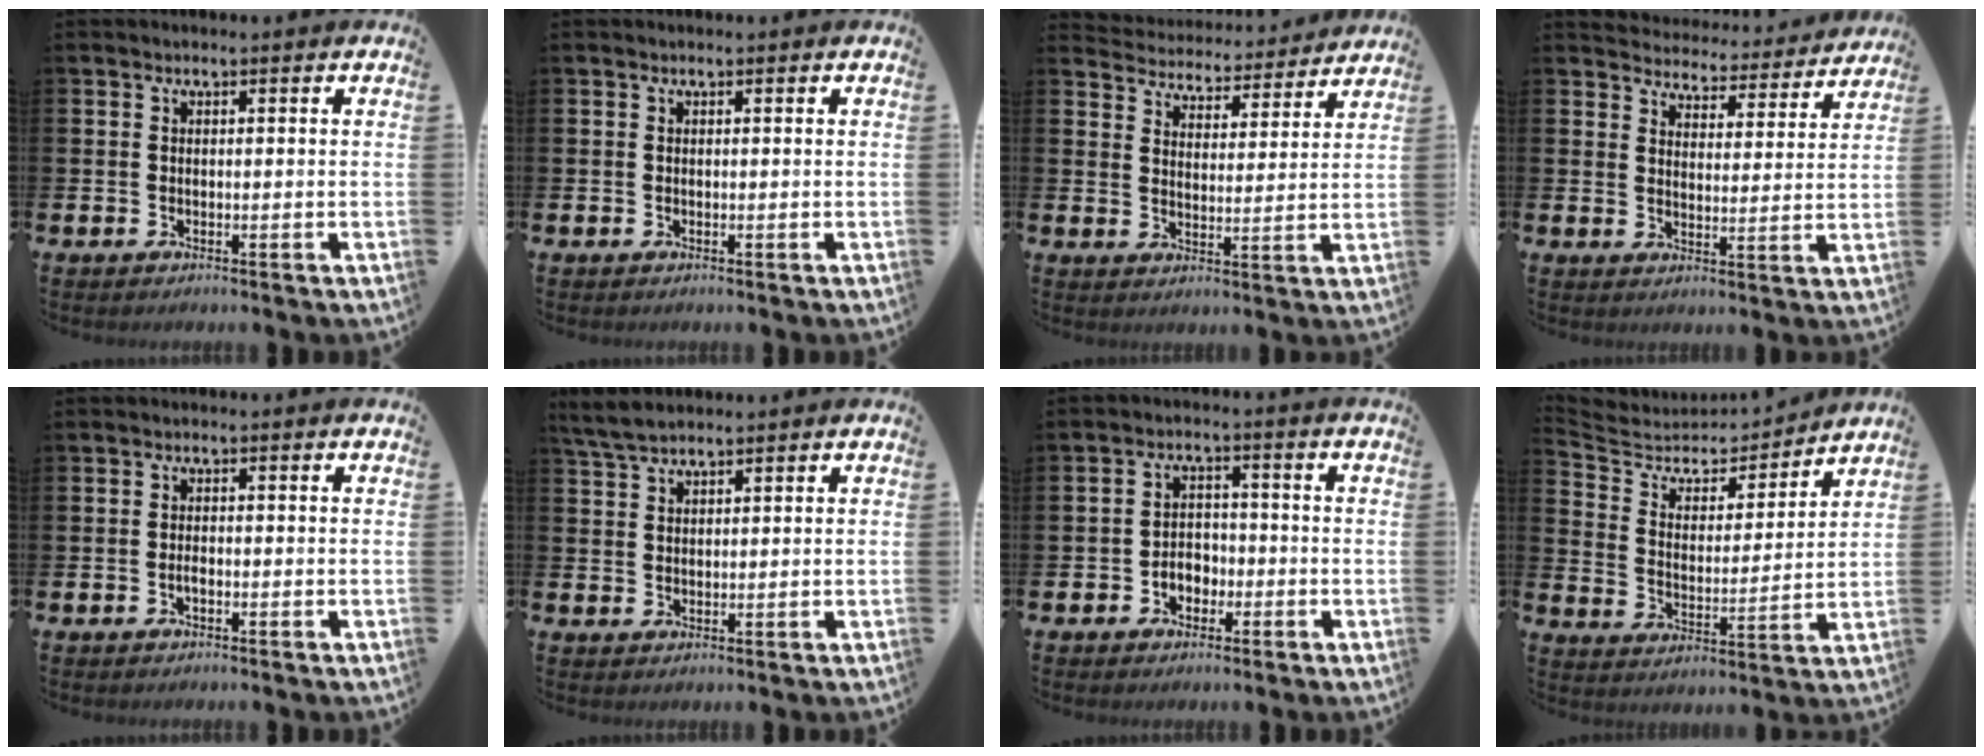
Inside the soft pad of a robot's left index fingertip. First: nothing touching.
{"total": 0.0}
{"total": 4.6, "force": [4.5, 0.9, -0.3], "torque": [-0.016, -0.045, 0.075]}
{"total": 4.3, "force": [4.2, 0.7, -0.1], "torque": [-0.011, -0.043, 0.068]}
{"total": 0.9, "force": [-0.5, 0.3, 0.7], "torque": [-0.012, -0.002, -0.010]}
{"total": 3.6, "force": [3.3, 0.8, 1.3], "torque": [-0.033, -0.007, 0.061]}
{"total": 3.1, "force": [-1.6, 2.3, 1.2], "torque": [-0.020, 0.004, -0.037]}
{"total": 5.8, "force": [5.2, 2.3, 1.1], "torque": [-0.063, -0.046, 0.086]}